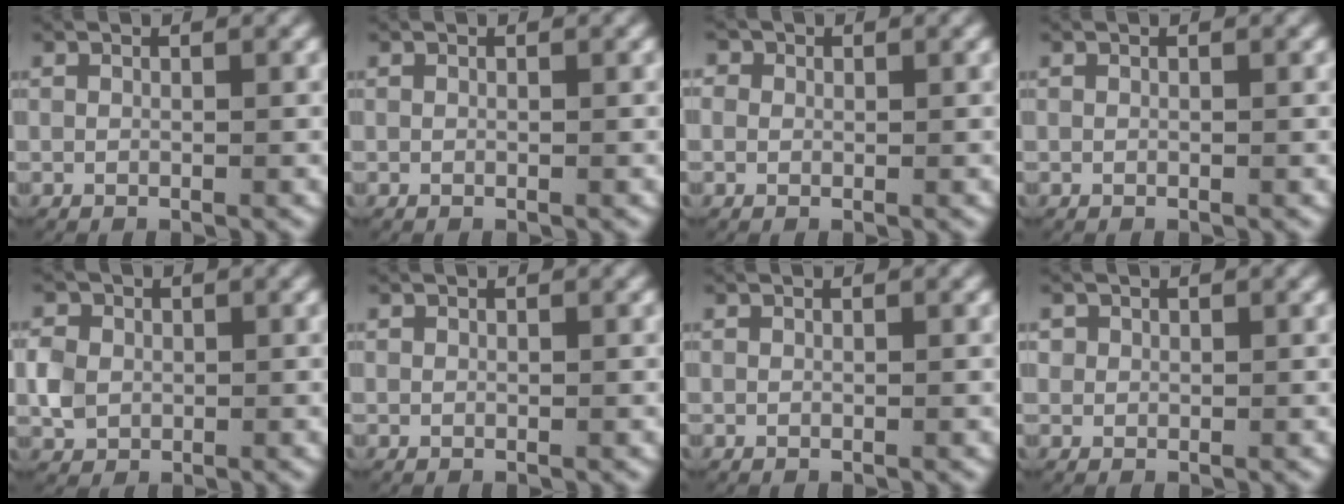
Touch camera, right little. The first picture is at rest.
{"total": 0.0}
{"total": 1.0, "force": [0.2, 1.0, 0.0], "torque": [0.003, 0.002, -0.001]}
{"total": 0.0}
{"total": 2.6, "force": [-0.2, 2.3, 1.1], "torque": [-0.028, -0.002, -0.002]}
{"total": 0.0}
{"total": 0.0}
{"total": 0.8, "force": [0.2, 0.8, -0.1], "torque": [0.003, 0.001, 0.002]}